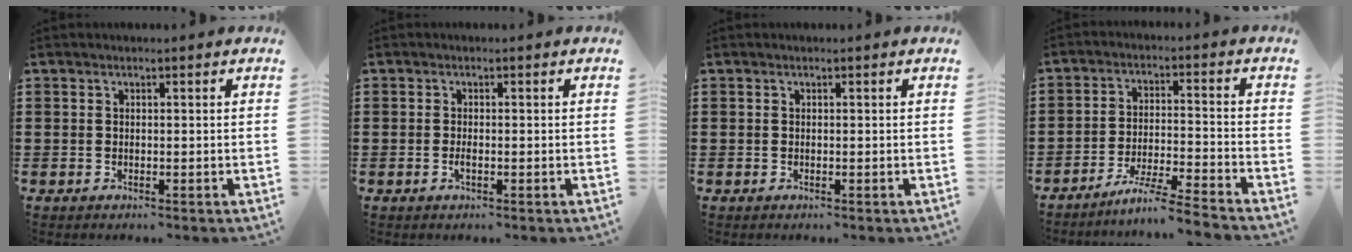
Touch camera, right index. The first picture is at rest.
{"total": 1.0, "force": [-0.3, 0.2, 0.9], "torque": [-0.018, -0.002, -0.005]}
{"total": 0.0}
{"total": 6.1, "force": [-5.4, -1.0, 2.5], "torque": [-0.052, -0.018, -0.105]}